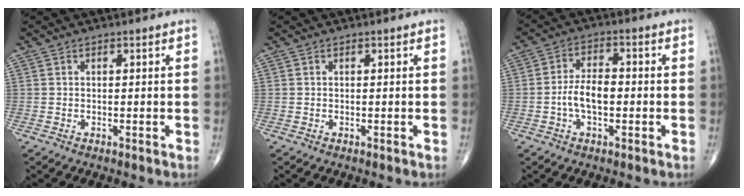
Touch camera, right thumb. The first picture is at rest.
{"total": 0.0}
{"total": 6.4, "force": [-1.2, 3.3, 5.3], "torque": [-0.101, 0.018, -0.027]}